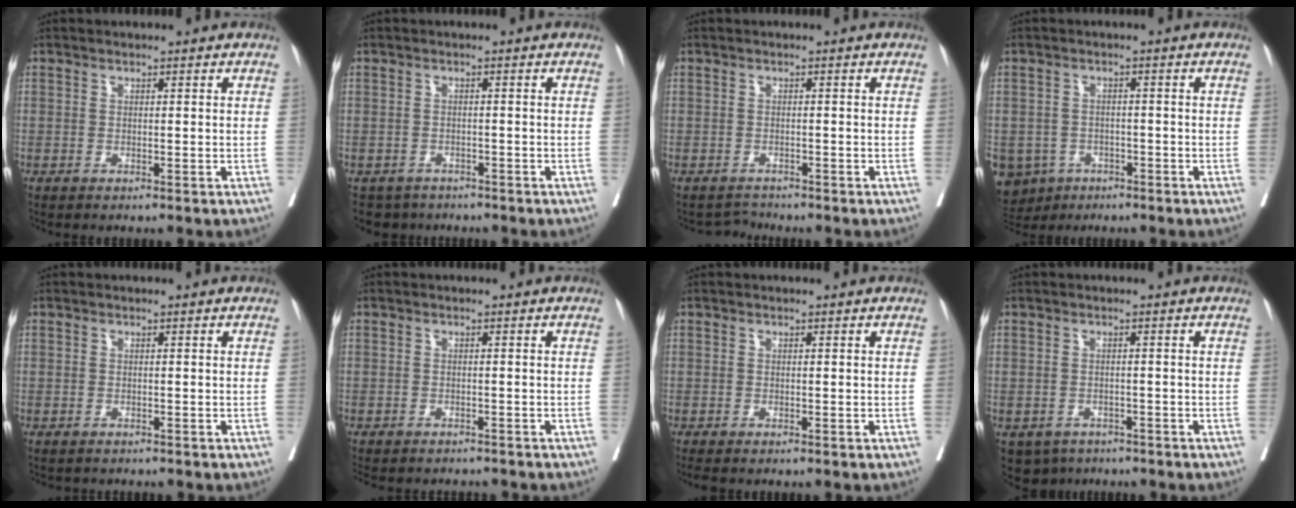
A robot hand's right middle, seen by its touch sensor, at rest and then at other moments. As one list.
[{"total": 3.6, "force": [-2.9, 2.0, -0.4], "torque": [0.007, 0.001, -0.048]}, {"total": 1.6, "force": [-1.4, 0.1, -0.8], "torque": [0.015, -0.009, -0.021]}, {"total": 8.2, "force": [-4.9, 6.4, 1.7], "torque": [-0.044, -0.004, -0.070]}, {"total": 1.8, "force": [-1.5, 0.8, 0.1], "torque": [-0.011, -0.002, -0.025]}, {"total": 7.7, "force": [-7.0, 2.4, 2.1], "torque": [-0.032, -0.006, -0.086]}, {"total": 2.2, "force": [-1.9, -0.1, 1.1], "torque": [-0.015, -0.005, -0.025]}, {"total": 4.6, "force": [-3.1, 3.3, 0.6], "torque": [-0.007, 0.002, -0.043]}]